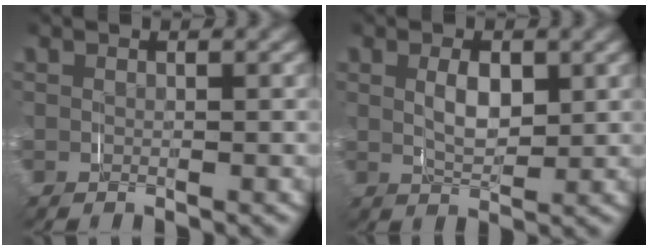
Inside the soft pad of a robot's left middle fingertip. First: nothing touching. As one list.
[{"total": 3.1, "force": [0.8, 1.5, 2.5], "torque": [-0.043, -0.010, 0.020]}]